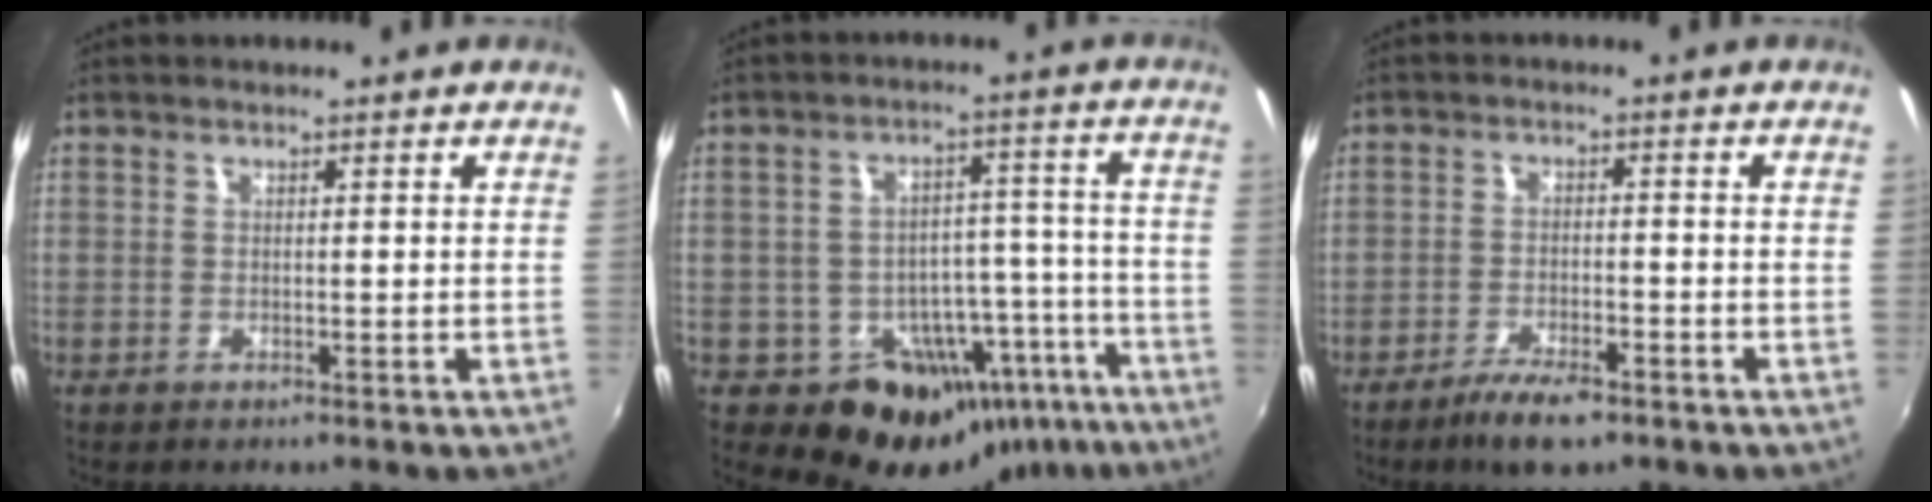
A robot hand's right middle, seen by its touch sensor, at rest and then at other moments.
{"total": 17.5, "force": [-10.7, 11.8, 7.2], "torque": [-0.115, 0.037, -0.116]}
{"total": 6.7, "force": [-4.8, 2.0, 4.3], "torque": [-0.101, -0.012, -0.085]}